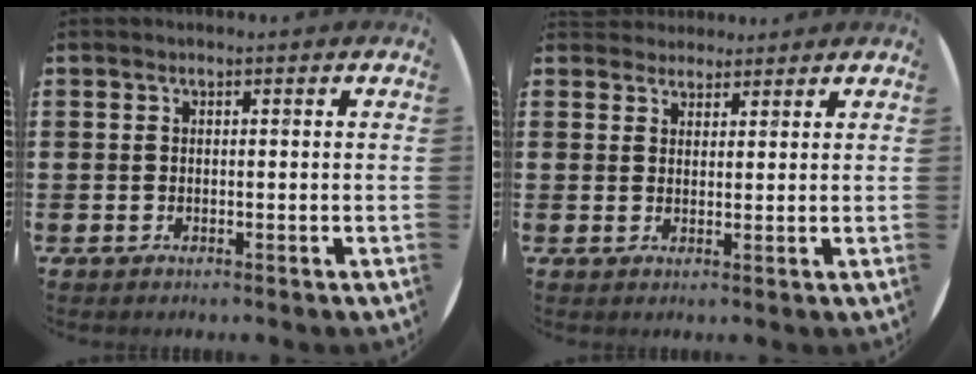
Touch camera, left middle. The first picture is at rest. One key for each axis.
{"total": 2.5, "fx": 2.3, "fy": 0.9, "fz": -0.2, "tx": 0.000, "ty": 0.002, "tz": 0.045}